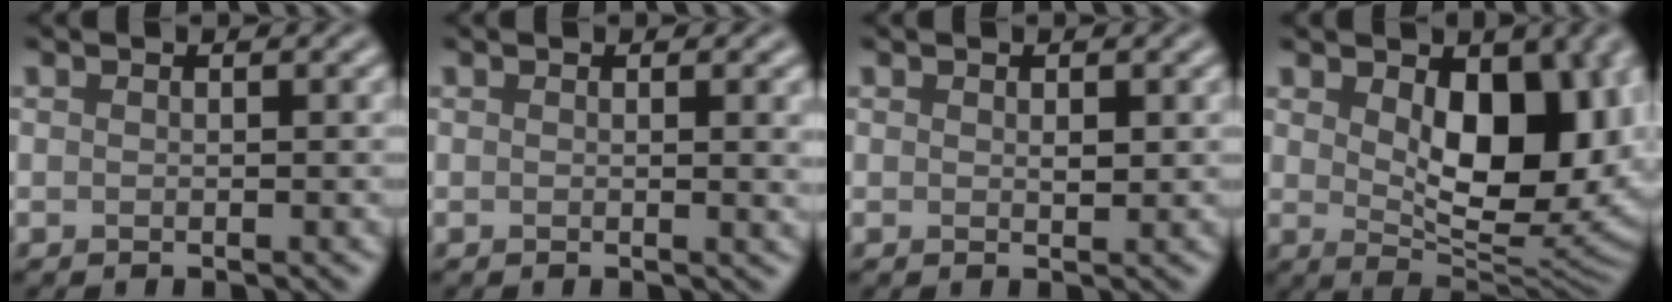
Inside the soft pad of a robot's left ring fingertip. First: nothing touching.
{"total": 1.6, "force": [0.3, 0.5, 1.5], "torque": [-0.012, -0.001, 0.001]}
{"total": 0.7, "force": [0.2, 0.4, 0.6], "torque": [-0.007, -0.002, 0.005]}
{"total": 10.6, "force": [1.9, 5.8, 8.6], "torque": [-0.121, -0.012, 0.033]}